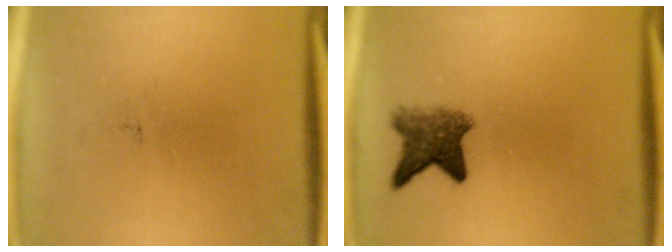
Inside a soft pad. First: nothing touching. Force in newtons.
{"total": 4.9}